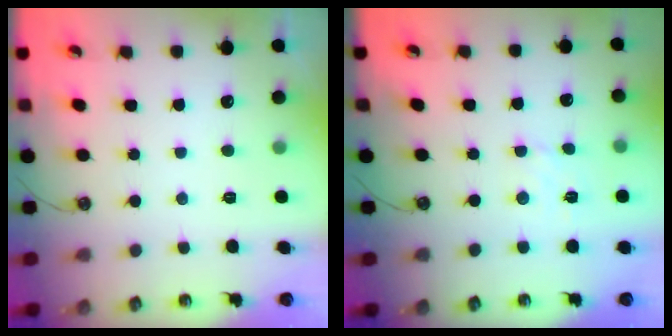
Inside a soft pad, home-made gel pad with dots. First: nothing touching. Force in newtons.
{"total": 2.5, "press": 2.4, "slide": 0.6}